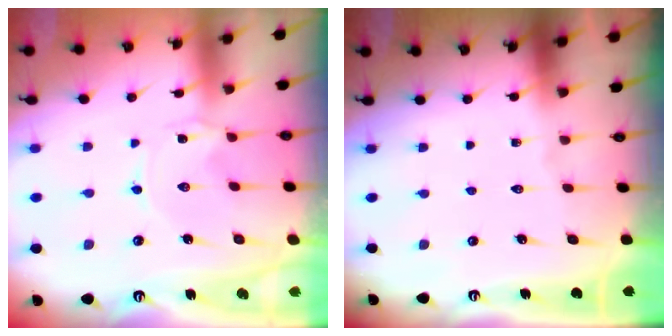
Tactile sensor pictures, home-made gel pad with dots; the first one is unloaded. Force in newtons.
{"total": 0.0}